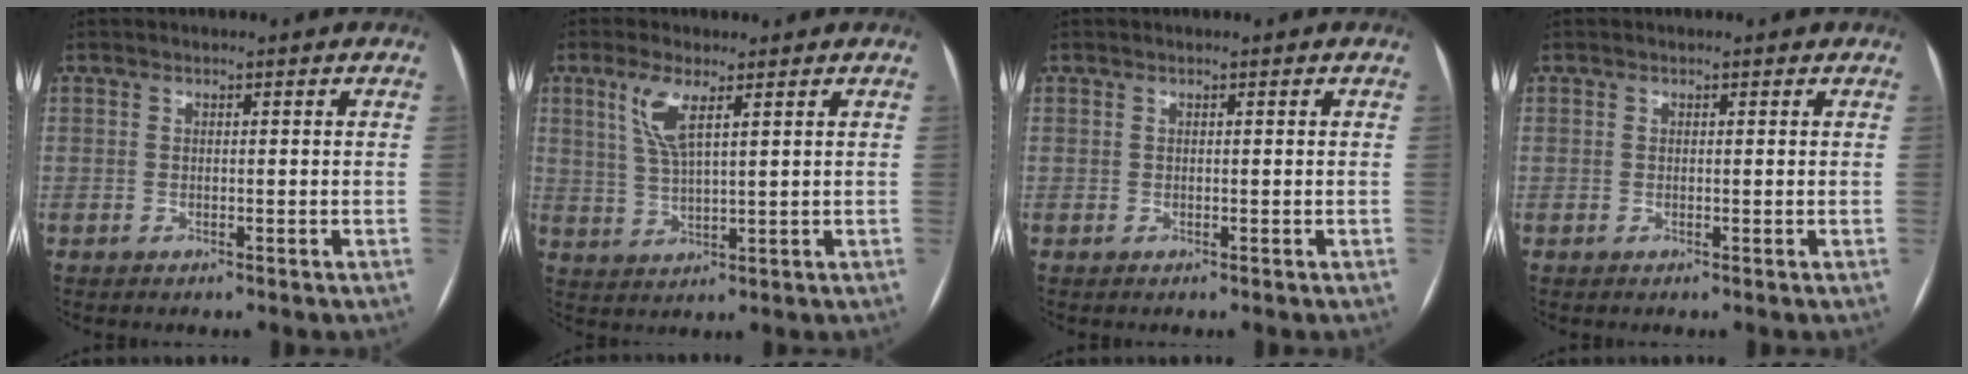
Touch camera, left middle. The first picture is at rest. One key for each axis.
{"total": 5.6, "fx": 2.8, "fy": 1.0, "fz": 4.8, "tx": -0.106, "ty": 0.005, "tz": 0.059}
{"total": 0.0}
{"total": 0.5, "fx": 0.3, "fy": 0.5, "fz": 0.1, "tx": 0.001, "ty": 0.005, "tz": 0.002}